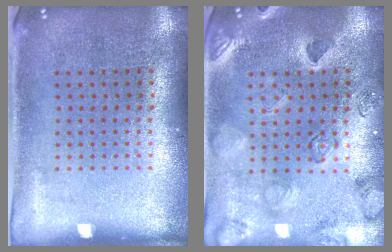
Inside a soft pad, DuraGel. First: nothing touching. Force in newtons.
{"total": 2.5, "press": 2.4, "slide": 0.9}